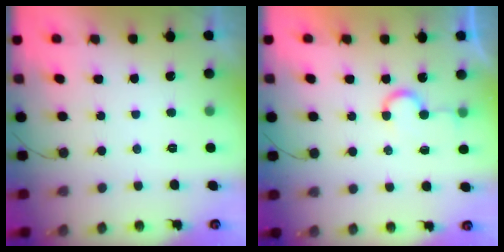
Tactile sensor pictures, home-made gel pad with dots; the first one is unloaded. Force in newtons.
{"total": 5.5, "press": 5.3, "slide": 1.5}